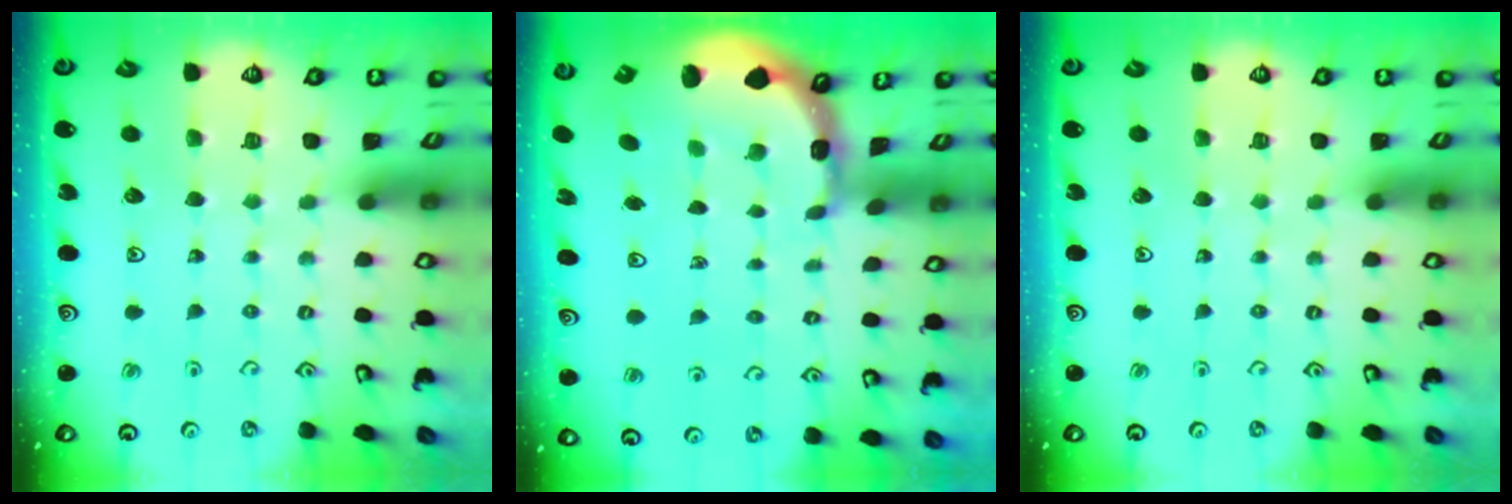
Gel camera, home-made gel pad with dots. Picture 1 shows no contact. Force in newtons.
{"total": 2.5, "press": 2.4, "slide": 0.9}
{"total": 0.0}